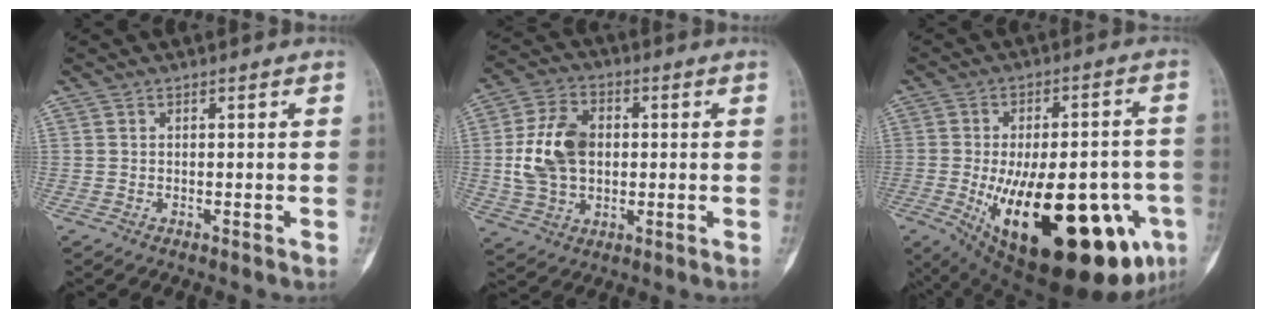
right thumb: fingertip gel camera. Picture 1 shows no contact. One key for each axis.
{"total": 12.7, "fx": 0.5, "fy": 8.9, "fz": 9.0, "tx": -0.157, "ty": 0.011, "tz": 0.012}
{"total": 31.0, "fx": -9.6, "fy": 12.1, "fz": 26.9, "tx": -0.353, "ty": -0.009, "tz": -0.112}